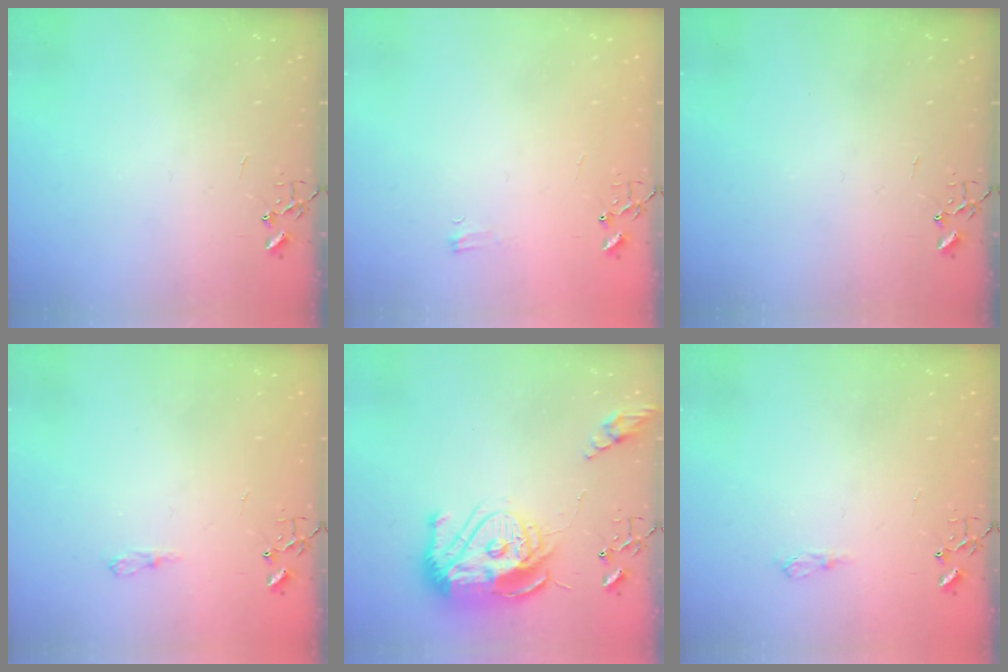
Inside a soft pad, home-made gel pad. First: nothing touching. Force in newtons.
{"total": 4.0, "press": 4.0, "slide": 0.5}
{"total": 0.0}
{"total": 6.0, "press": 6.0, "slide": 0.7}
{"total": 19.6, "press": 19.5, "slide": 2.1}
{"total": 5.4, "press": 5.4, "slide": 0.6}